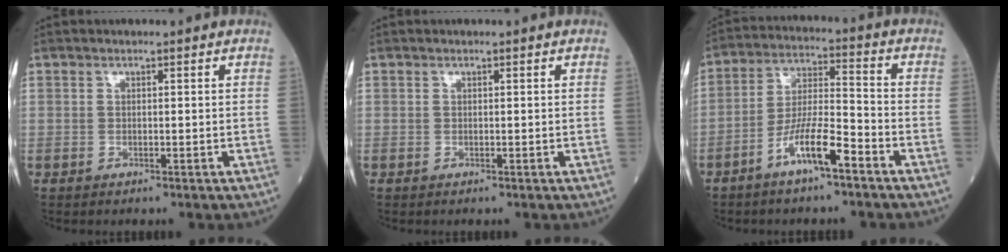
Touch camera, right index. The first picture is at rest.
{"total": 0.0}
{"total": 8.9, "force": [-5.3, 1.1, 7.1], "torque": [-0.137, 0.001, -0.100]}